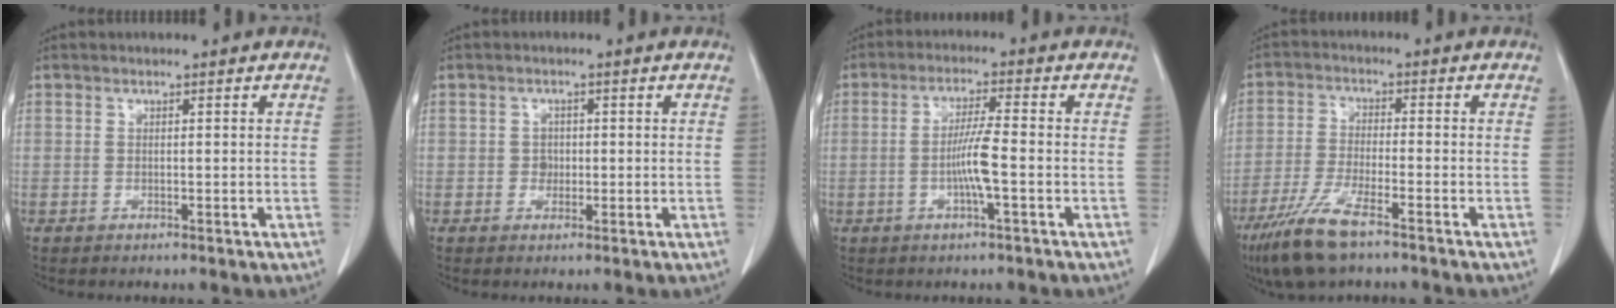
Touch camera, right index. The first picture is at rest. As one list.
[{"total": 1.6, "force": [-0.2, 1.4, 0.6], "torque": [-0.008, 0.004, -0.002]}, {"total": 5.4, "force": [-1.3, -0.2, 5.2], "torque": [-0.105, 0.000, -0.026]}, {"total": 8.9, "force": [-6.1, 1.4, 6.3], "torque": [-0.135, -0.024, -0.114]}]